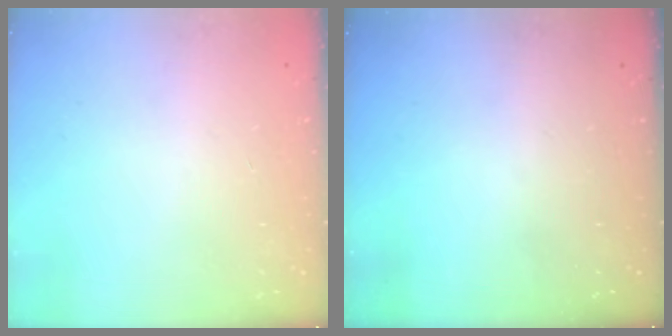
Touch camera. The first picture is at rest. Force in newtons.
{"total": 0.0}